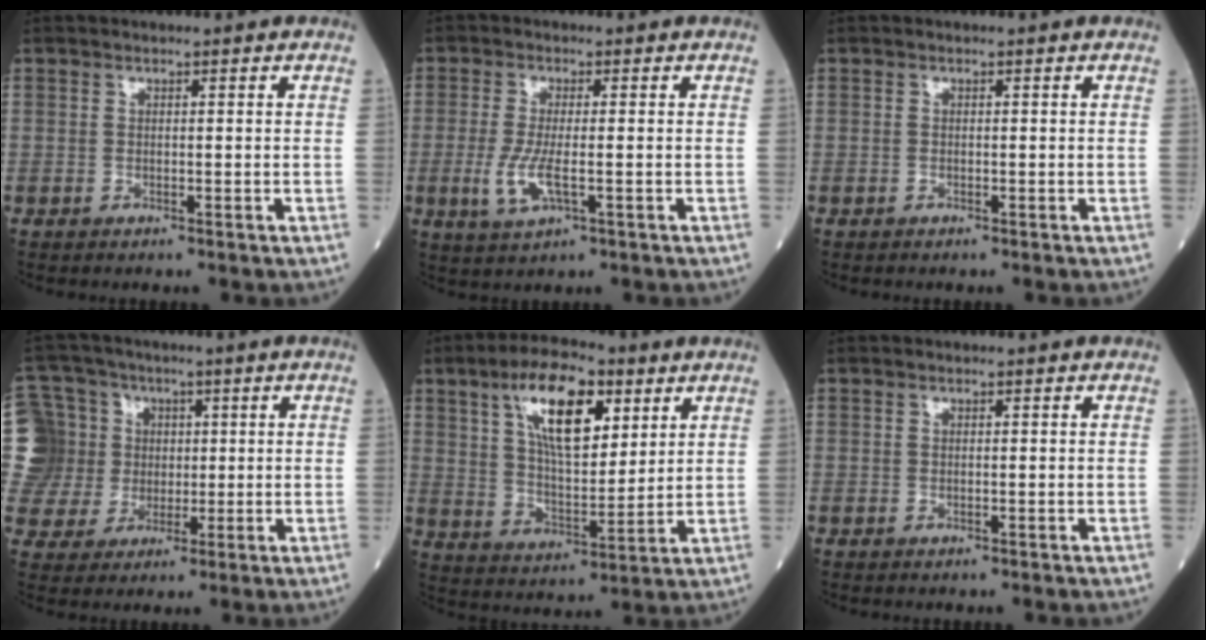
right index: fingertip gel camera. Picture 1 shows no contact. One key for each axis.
{"total": 5.2, "fx": -1.3, "fy": 1.3, "fz": 4.8, "tx": -0.112, "ty": -0.012, "tz": -0.024}
{"total": 0.0}
{"total": 13.4, "fx": 1.8, "fy": 13.2, "fz": 2.0, "tx": -0.079, "ty": 0.064, "tz": 0.051}
{"total": 13.3, "fx": 6.3, "fy": 4.9, "fz": 10.7, "tx": -0.193, "ty": 0.012, "tz": 0.111}
{"total": 0.0}